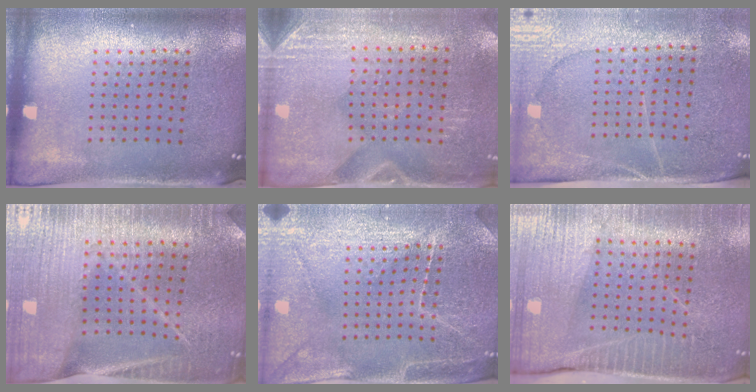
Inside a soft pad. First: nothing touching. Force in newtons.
{"total": 2.8, "press": 2.5, "slide": 1.3}
{"total": 3.0, "press": 2.8, "slide": 1.2}
{"total": 3.0, "press": 3.0, "slide": 0.2}
{"total": 3.4, "press": 3.3, "slide": 0.5}
{"total": 3.6, "press": 3.5, "slide": 0.4}